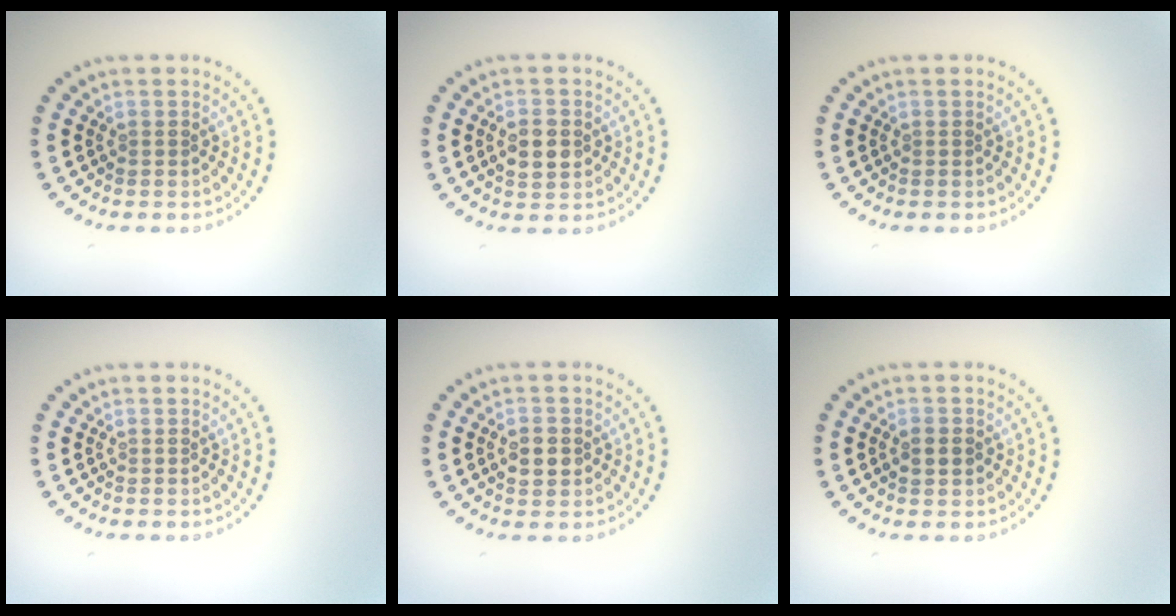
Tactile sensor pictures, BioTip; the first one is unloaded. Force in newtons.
{"total": 2.6, "press": 2.6, "slide": 0.2}
{"total": 0.0}
{"total": 0.0}
{"total": 2.6, "press": 2.6, "slide": 0.2}
{"total": 1.4, "press": 1.4, "slide": 0.0}